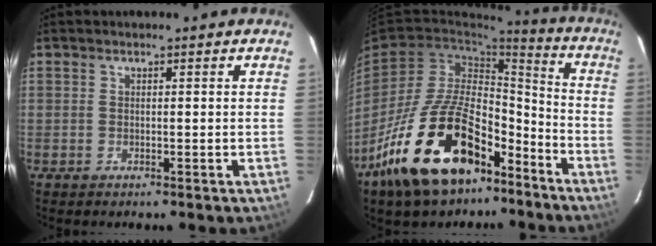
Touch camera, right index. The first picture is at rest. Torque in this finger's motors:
{"motor_torque": [2.14, 0.00, 1.05, 0.21]}